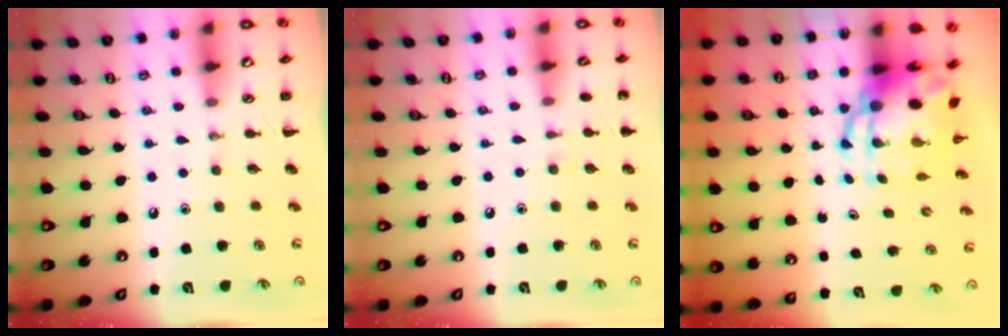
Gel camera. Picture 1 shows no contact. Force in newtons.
{"total": 5.8, "press": 5.6, "slide": 1.6}
{"total": 8.4, "press": 8.1, "slide": 2.1}